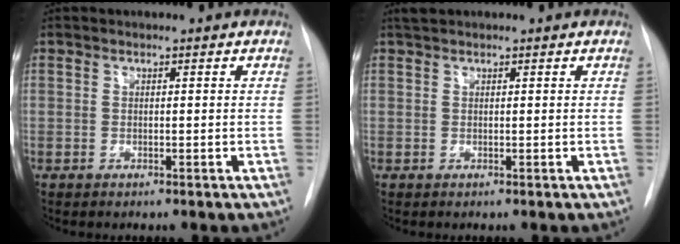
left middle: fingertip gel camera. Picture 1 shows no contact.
{"total": 0.9, "force": [0.8, 0.1, 0.3], "torque": [-0.013, 0.012, 0.020]}